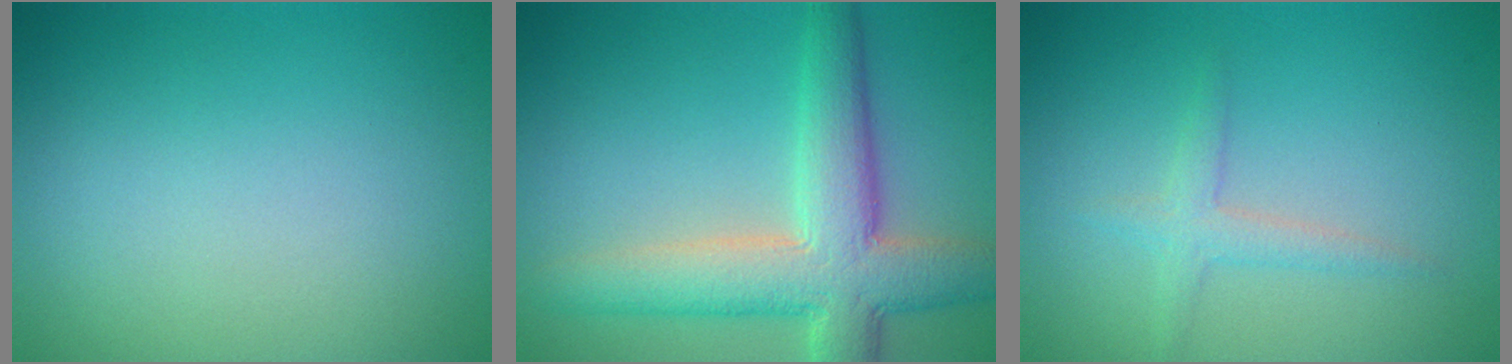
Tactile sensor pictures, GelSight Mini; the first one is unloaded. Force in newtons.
{"total": 7.5, "press": 7.5, "slide": 0.5}
{"total": 1.7, "press": 1.7, "slide": 0.1}